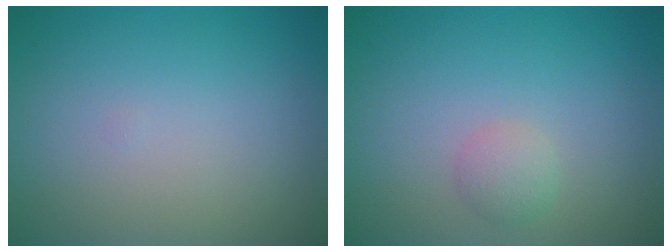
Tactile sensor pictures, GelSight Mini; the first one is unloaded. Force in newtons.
{"total": 1.4, "press": 1.4, "slide": 0.1}